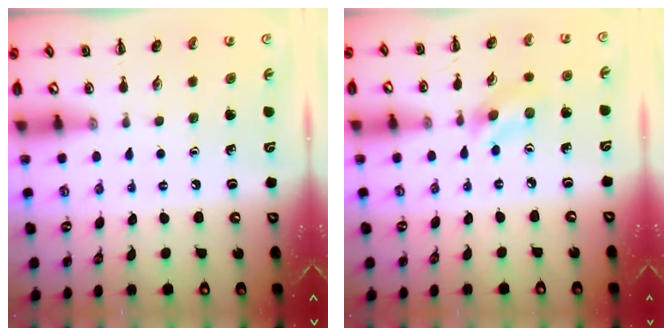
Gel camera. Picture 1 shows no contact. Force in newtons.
{"total": 3.3, "press": 3.2, "slide": 0.7}